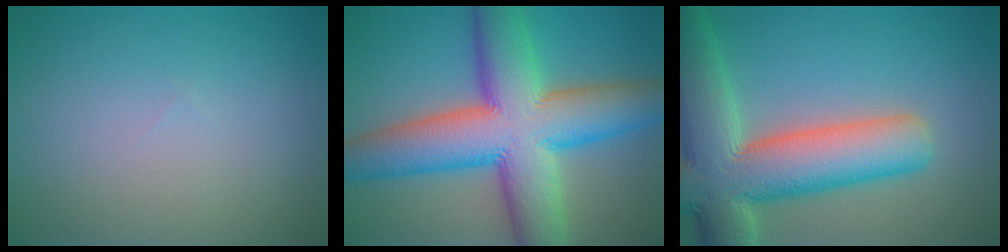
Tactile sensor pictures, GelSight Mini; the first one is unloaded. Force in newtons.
{"total": 13.9, "press": 13.9, "slide": 0.3}
{"total": 12.5, "press": 12.5, "slide": 0.9}